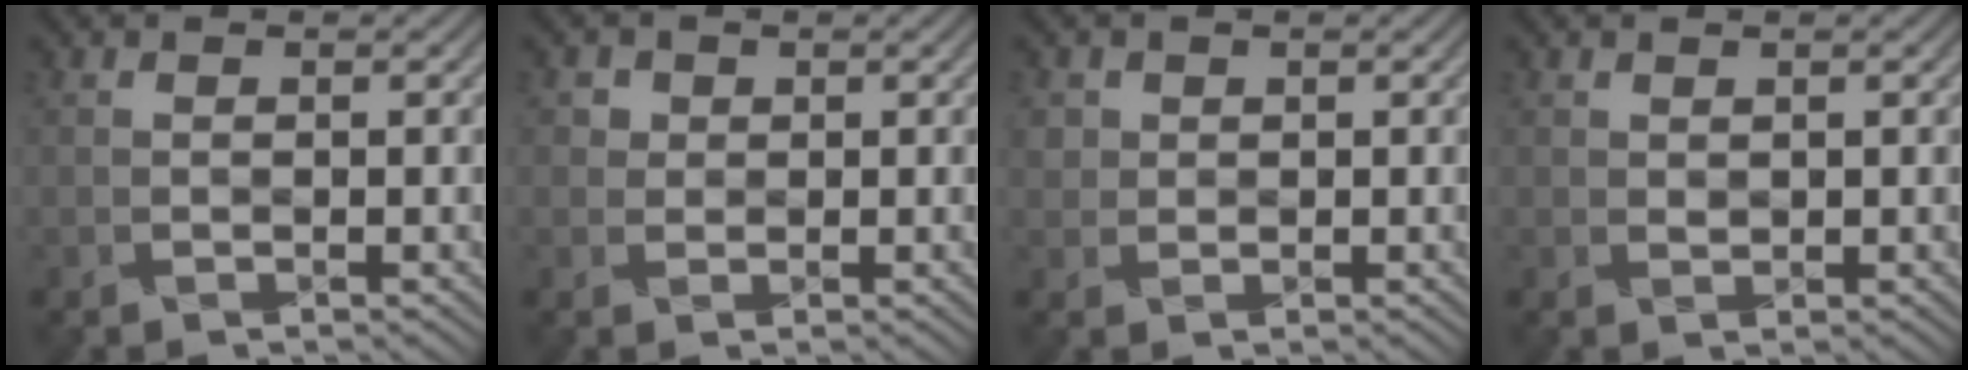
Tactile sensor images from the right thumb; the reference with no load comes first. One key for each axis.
{"total": 2.3, "fx": 1.1, "fy": 2.0, "fz": 0.3, "tx": -0.011, "ty": -0.001, "tz": 0.013}
{"total": 1.9, "fx": 1.0, "fy": 1.6, "fz": 0.0, "tx": -0.005, "ty": -0.001, "tz": 0.013}
{"total": 0.9, "fx": 0.8, "fy": 0.5, "fz": 0.1, "tx": 0.000, "ty": -0.001, "tz": 0.018}